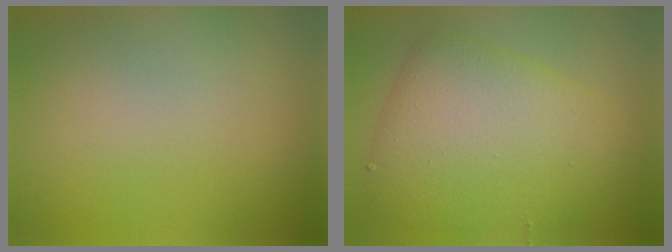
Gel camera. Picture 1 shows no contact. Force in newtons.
{"total": 8.0, "press": 8.0, "slide": 0.2}